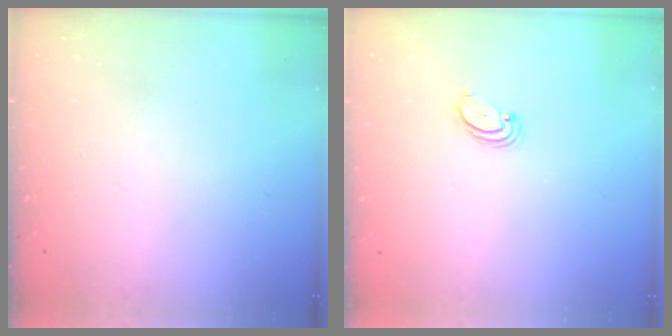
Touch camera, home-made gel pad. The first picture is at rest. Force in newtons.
{"total": 2.2, "press": 2.2, "slide": 0.2}